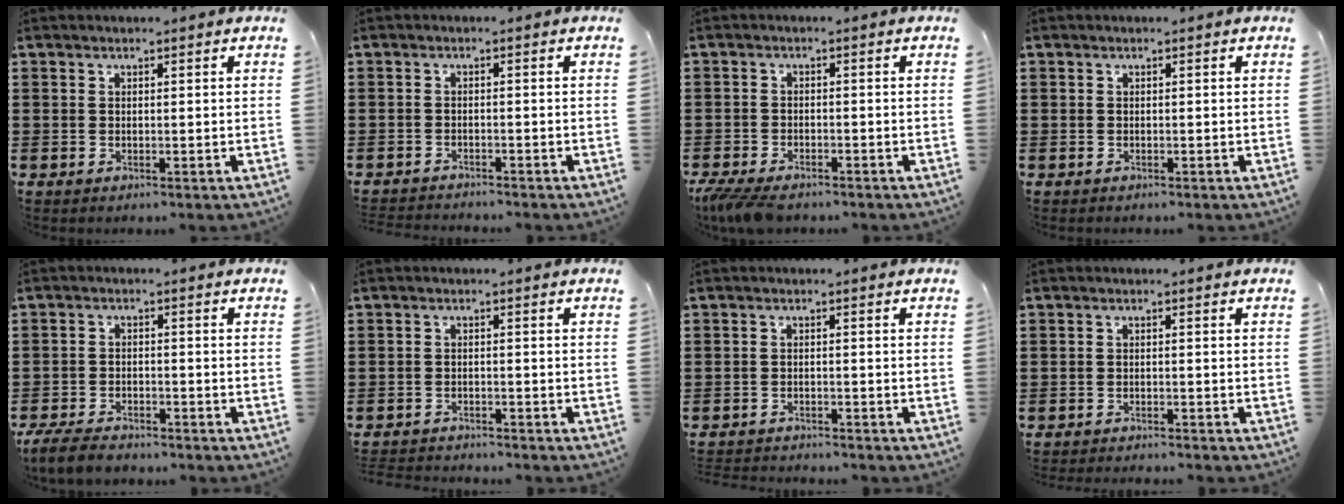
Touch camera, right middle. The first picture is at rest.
{"total": 1.6, "force": [-1.6, 0.0, 0.0], "torque": [-0.004, 0.001, -0.034]}
{"total": 3.5, "force": [-3.1, 0.8, 1.4], "torque": [-0.055, -0.011, -0.069]}
{"total": 0.6, "force": [-0.5, 0.3, -0.2], "torque": [0.003, 0.004, -0.014]}
{"total": 4.1, "force": [-3.8, 0.8, 1.3], "torque": [-0.036, -0.001, -0.080]}
{"total": 2.1, "force": [-2.1, 0.1, -0.1], "torque": [-0.005, -0.001, -0.045]}
{"total": 1.9, "force": [-1.9, 0.1, -0.1], "torque": [-0.004, 0.000, -0.041]}
{"total": 1.4, "force": [-1.4, -0.1, 0.0], "torque": [-0.004, 0.002, -0.029]}